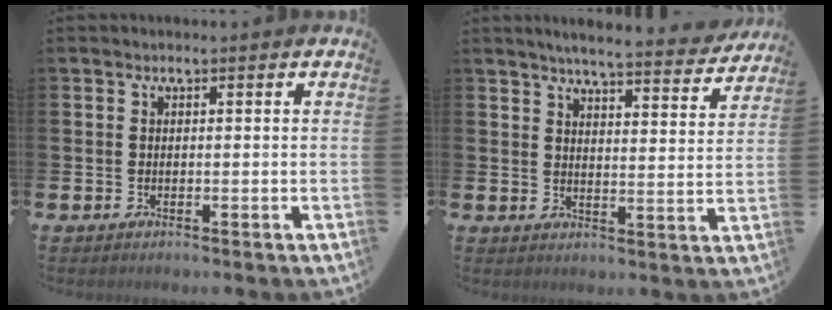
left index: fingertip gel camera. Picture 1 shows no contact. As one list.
[{"total": 5.4, "force": [5.2, 0.0, 1.4], "torque": [-0.036, -0.037, 0.087]}]